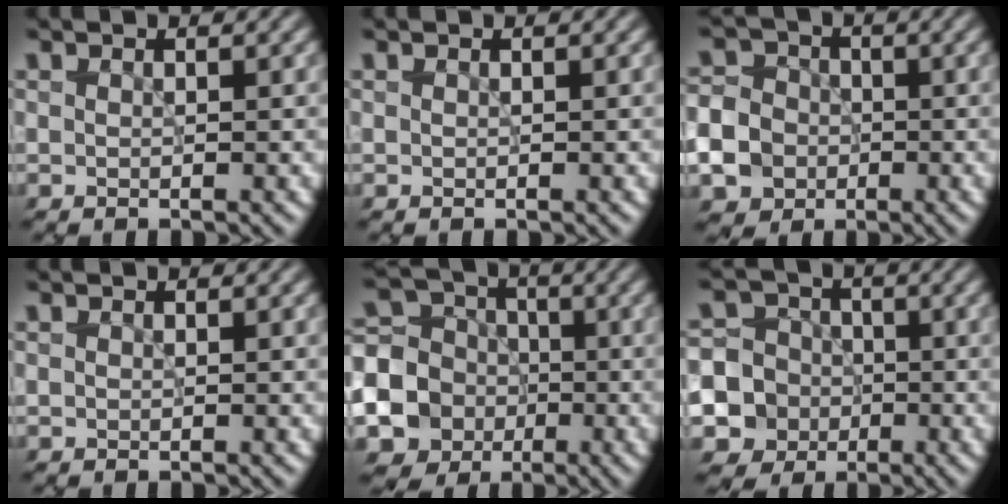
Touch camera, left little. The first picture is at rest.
{"total": 0.0}
{"total": 10.2, "force": [-4.0, 8.9, 3.0], "torque": [-0.073, -0.028, -0.098]}
{"total": 0.0}
{"total": 12.0, "force": [-3.6, 10.9, 3.7], "torque": [-0.111, -0.022, -0.078]}
{"total": 10.6, "force": [-3.1, 9.9, 2.2], "torque": [-0.071, -0.013, -0.073]}